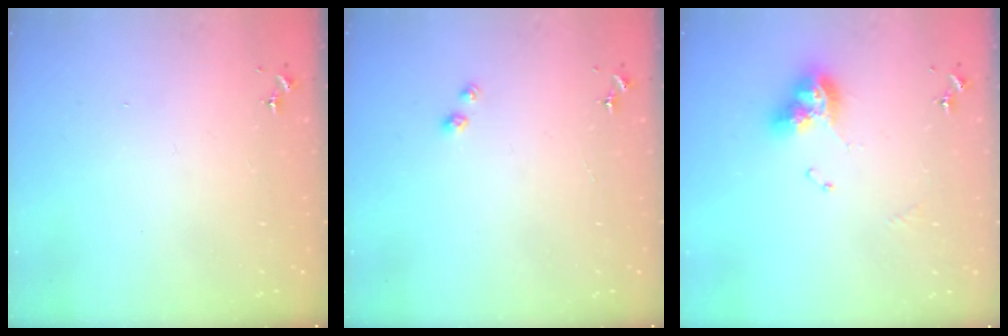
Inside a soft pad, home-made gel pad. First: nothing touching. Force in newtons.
{"total": 2.3, "press": 2.3, "slide": 0.3}
{"total": 11.1, "press": 11.1, "slide": 1.0}